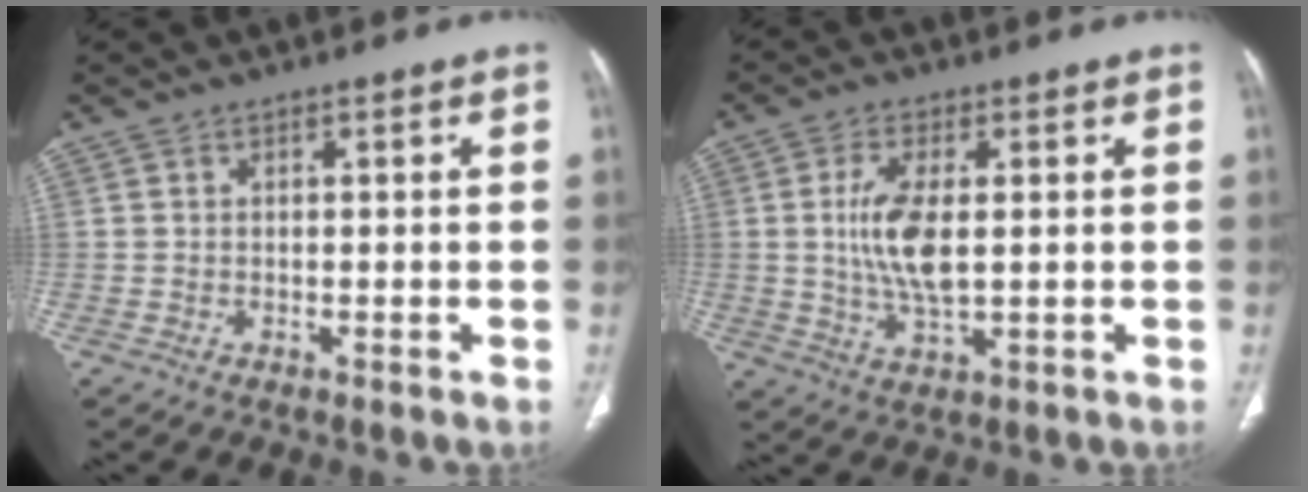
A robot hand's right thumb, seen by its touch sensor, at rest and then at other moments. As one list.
[{"total": 8.9, "force": [0.8, 3.8, 8.0], "torque": [-0.169, -0.011, 0.019]}]